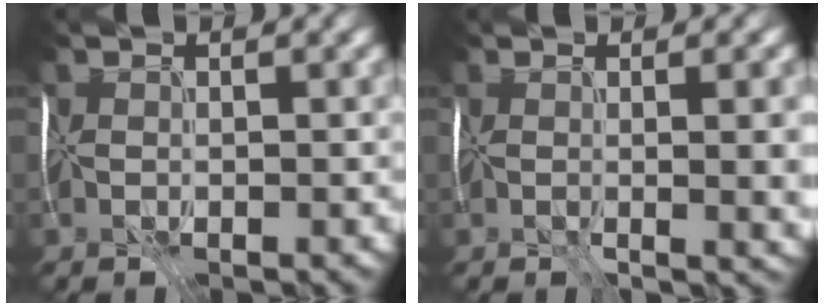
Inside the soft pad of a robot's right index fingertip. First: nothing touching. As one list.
[{"total": 5.0, "force": [-0.2, 1.5, 4.8], "torque": [-0.057, -0.019, 0.017]}]